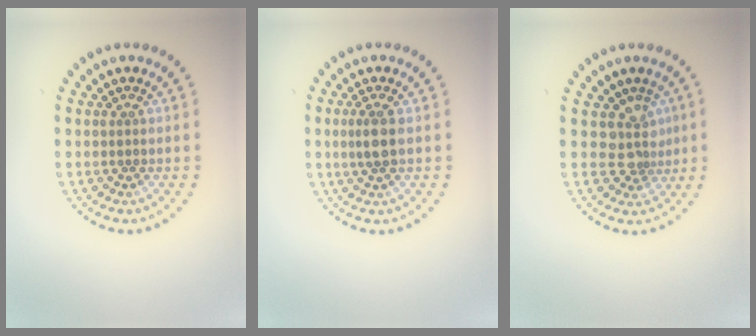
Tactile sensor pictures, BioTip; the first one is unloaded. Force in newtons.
{"total": 2.0, "press": 1.7, "slide": 1.0}
{"total": 2.4, "press": 1.8, "slide": 1.6}